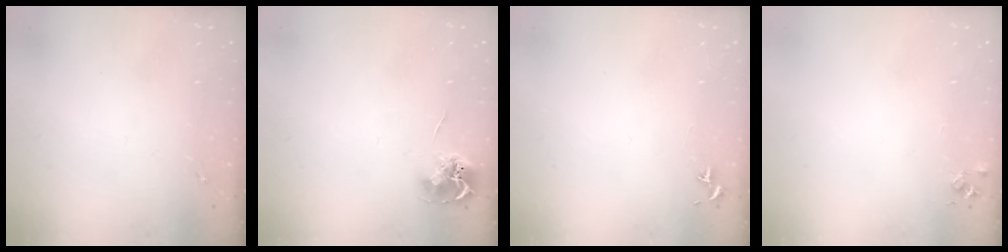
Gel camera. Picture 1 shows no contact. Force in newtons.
{"total": 7.6, "press": 7.5, "slide": 0.6}
{"total": 0.8, "press": 0.7, "slide": 0.3}
{"total": 4.4, "press": 4.4, "slide": 0.5}